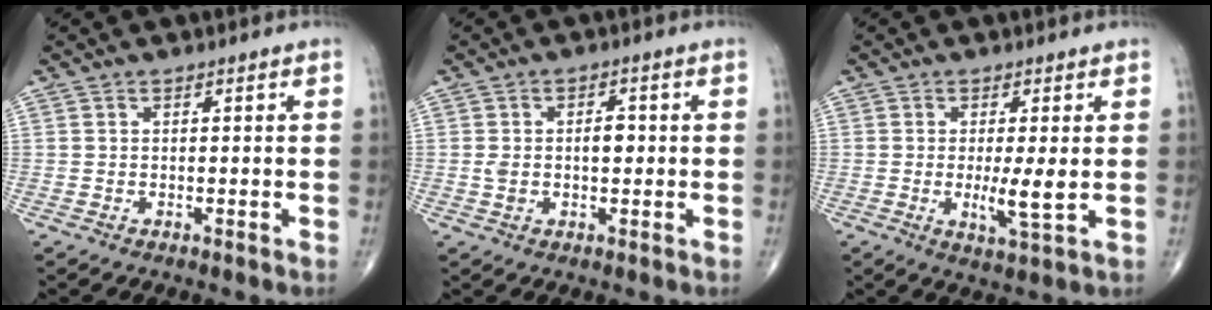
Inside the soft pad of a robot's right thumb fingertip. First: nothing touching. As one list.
[{"total": 4.5, "force": [0.1, 2.6, 3.6], "torque": [-0.064, 0.015, 0.003]}, {"total": 5.4, "force": [-0.1, 0.8, 5.4], "torque": [-0.102, -0.017, -0.004]}]